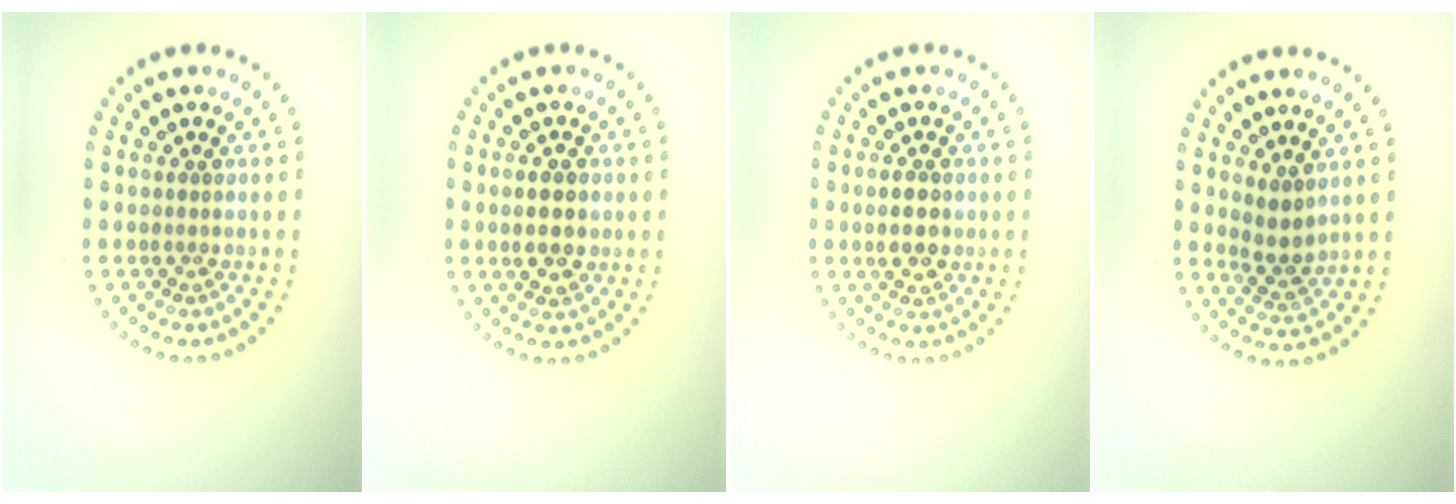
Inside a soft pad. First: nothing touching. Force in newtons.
{"total": 3.0, "press": 3.0, "slide": 0.2}
{"total": 2.6, "press": 2.6, "slide": 0.1}
{"total": 2.3, "press": 1.8, "slide": 1.3}